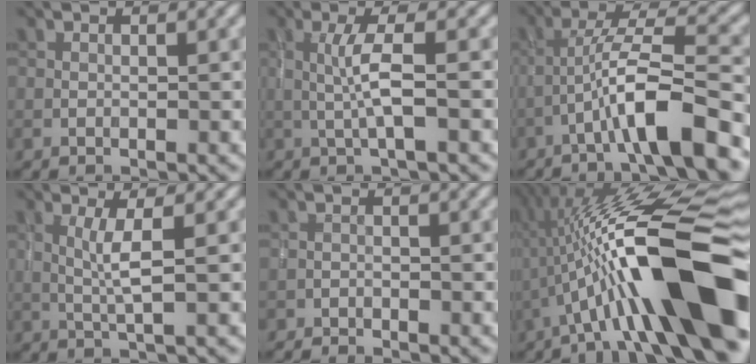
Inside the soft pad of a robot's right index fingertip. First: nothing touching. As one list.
[{"total": 2.8, "force": [-0.2, 0.1, 2.8], "torque": [-0.060, 0.002, -0.004]}, {"total": 7.5, "force": [-3.7, 0.9, 6.4], "torque": [-0.113, 0.020, -0.067]}, {"total": 2.5, "force": [0.3, 0.1, 2.5], "torque": [-0.055, 0.002, 0.007]}, {"total": 1.7, "force": [-1.6, 0.4, 0.2], "torque": [-0.010, 0.002, -0.030]}, {"total": 15.7, "force": [-2.7, 3.5, 15.1], "torque": [-0.234, 0.039, -0.042]}]